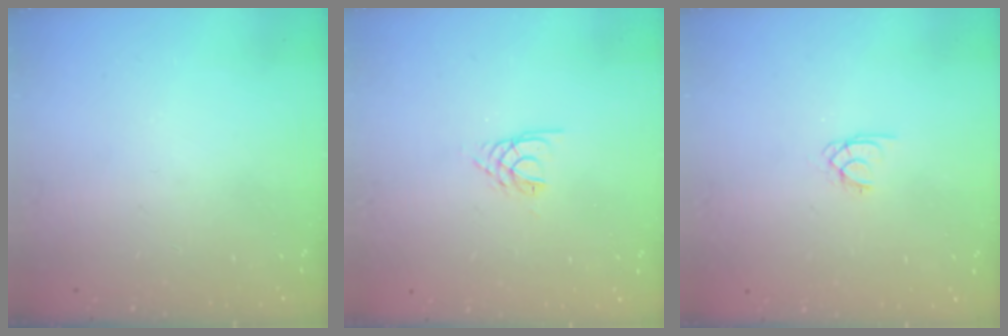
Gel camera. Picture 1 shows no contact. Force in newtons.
{"total": 3.5, "press": 3.4, "slide": 0.5}
{"total": 1.4, "press": 1.4, "slide": 0.3}